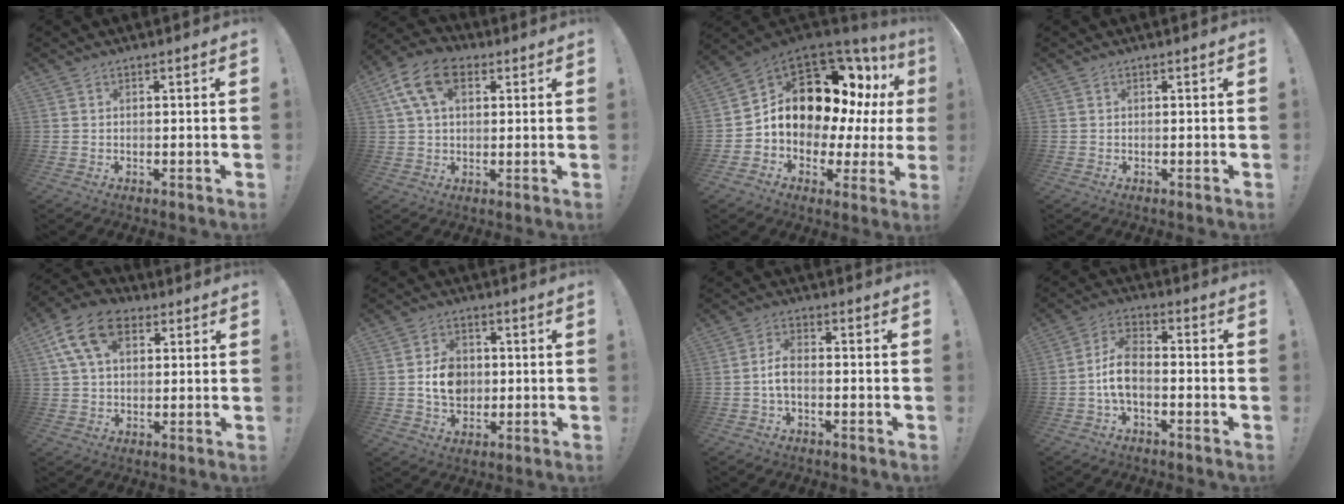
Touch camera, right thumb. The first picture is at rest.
{"total": 13.6, "force": [5.2, 8.5, 9.3], "torque": [-0.162, 0.000, 0.100]}
{"total": 16.0, "force": [5.3, 10.6, 10.8], "torque": [-0.143, -0.041, 0.112]}
{"total": 0.0}
{"total": 14.4, "force": [5.8, 9.1, 9.5], "torque": [-0.162, -0.007, 0.111]}
{"total": 8.5, "force": [-0.2, 6.9, 4.9], "torque": [-0.061, 0.006, -0.002]}
{"total": 4.9, "force": [-1.0, 2.1, 4.3], "torque": [-0.086, -0.002, -0.020]}
{"total": 8.6, "force": [-2.0, 4.6, 6.9], "torque": [-0.141, 0.004, -0.035]}